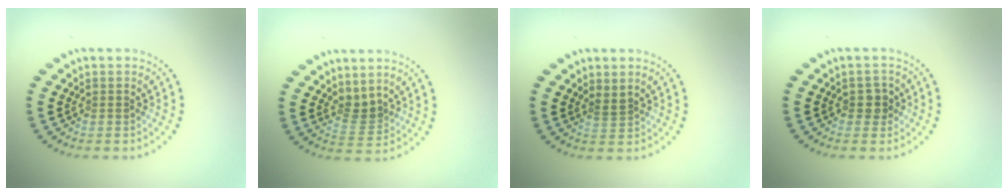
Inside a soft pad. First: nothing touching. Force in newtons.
{"total": 1.8, "press": 1.4, "slide": 1.2}
{"total": 1.0, "press": 0.5, "slide": 0.8}
{"total": 1.4, "press": 1.3, "slide": 0.5}